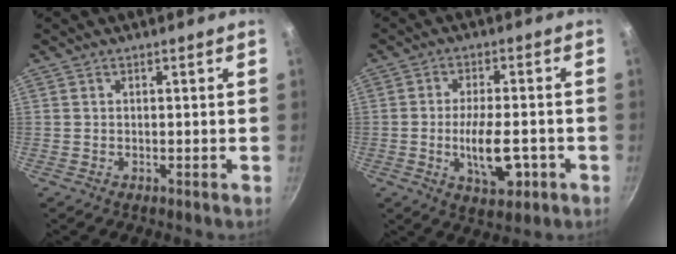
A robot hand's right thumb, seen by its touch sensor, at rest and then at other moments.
{"total": 9.2, "force": [-2.4, 3.9, 7.9], "torque": [-0.131, 0.003, -0.033]}